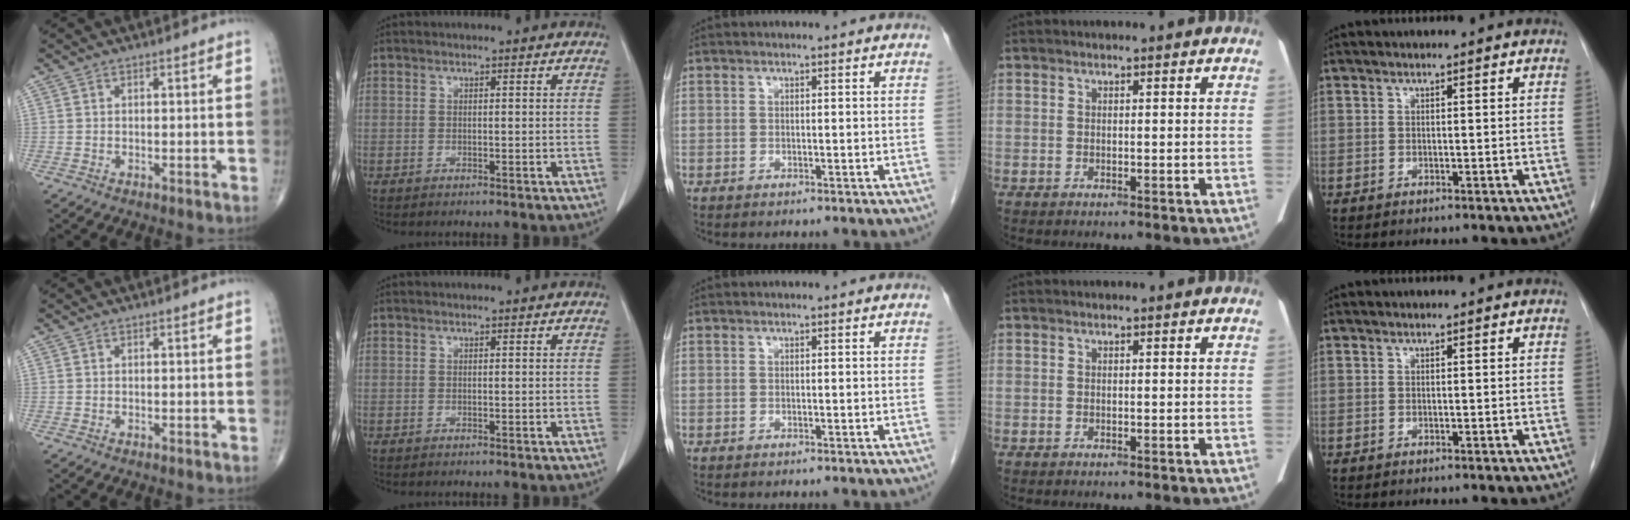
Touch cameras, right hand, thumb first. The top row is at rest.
{}